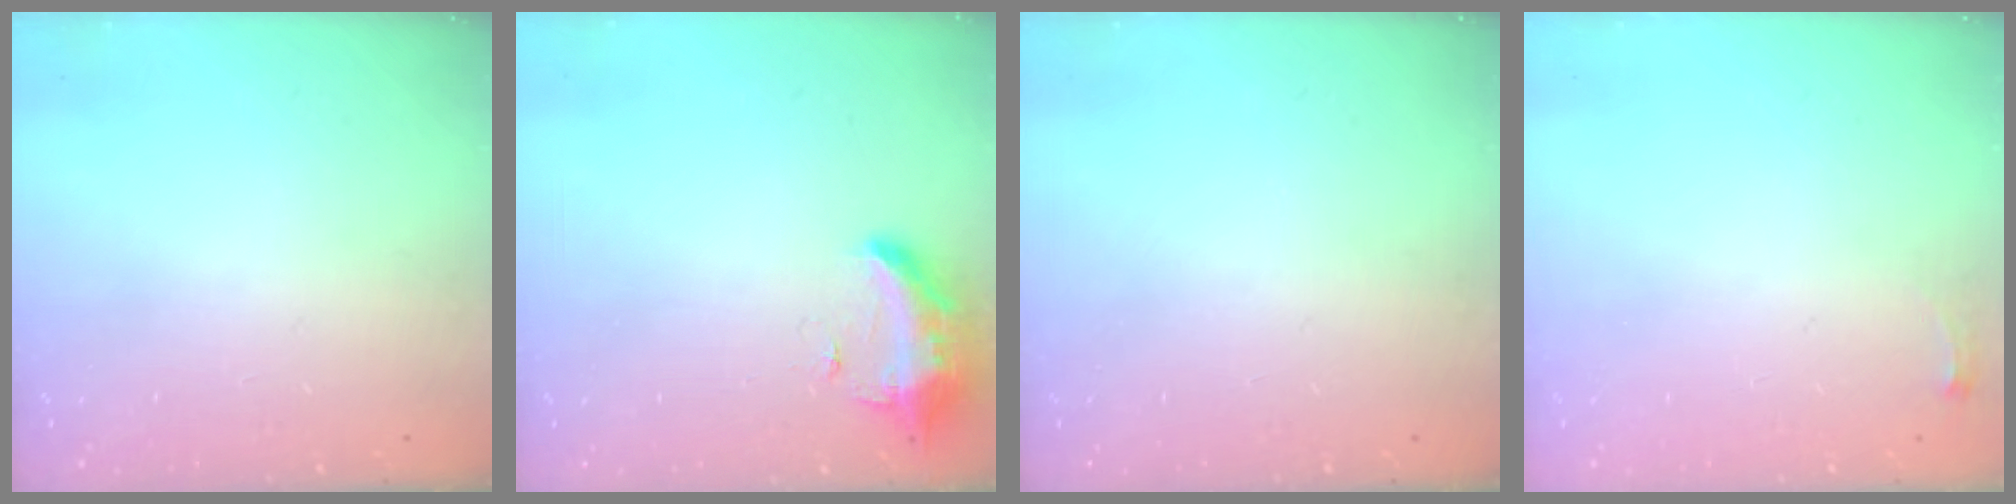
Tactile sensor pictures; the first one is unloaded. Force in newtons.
{"total": 10.4, "press": 9.8, "slide": 3.5}
{"total": 0.0}
{"total": 2.8, "press": 2.8, "slide": 0.4}